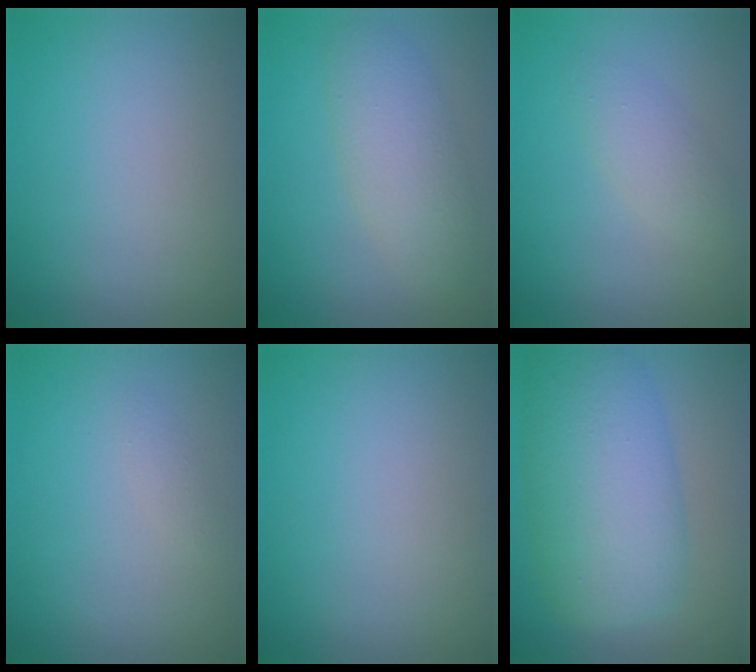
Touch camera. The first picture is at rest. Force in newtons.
{"total": 4.1, "press": 4.1, "slide": 0.1}
{"total": 2.0, "press": 2.0, "slide": 0.2}
{"total": 0.7, "press": 0.7, "slide": 0.1}
{"total": 0.0}
{"total": 9.2, "press": 9.2, "slide": 0.1}